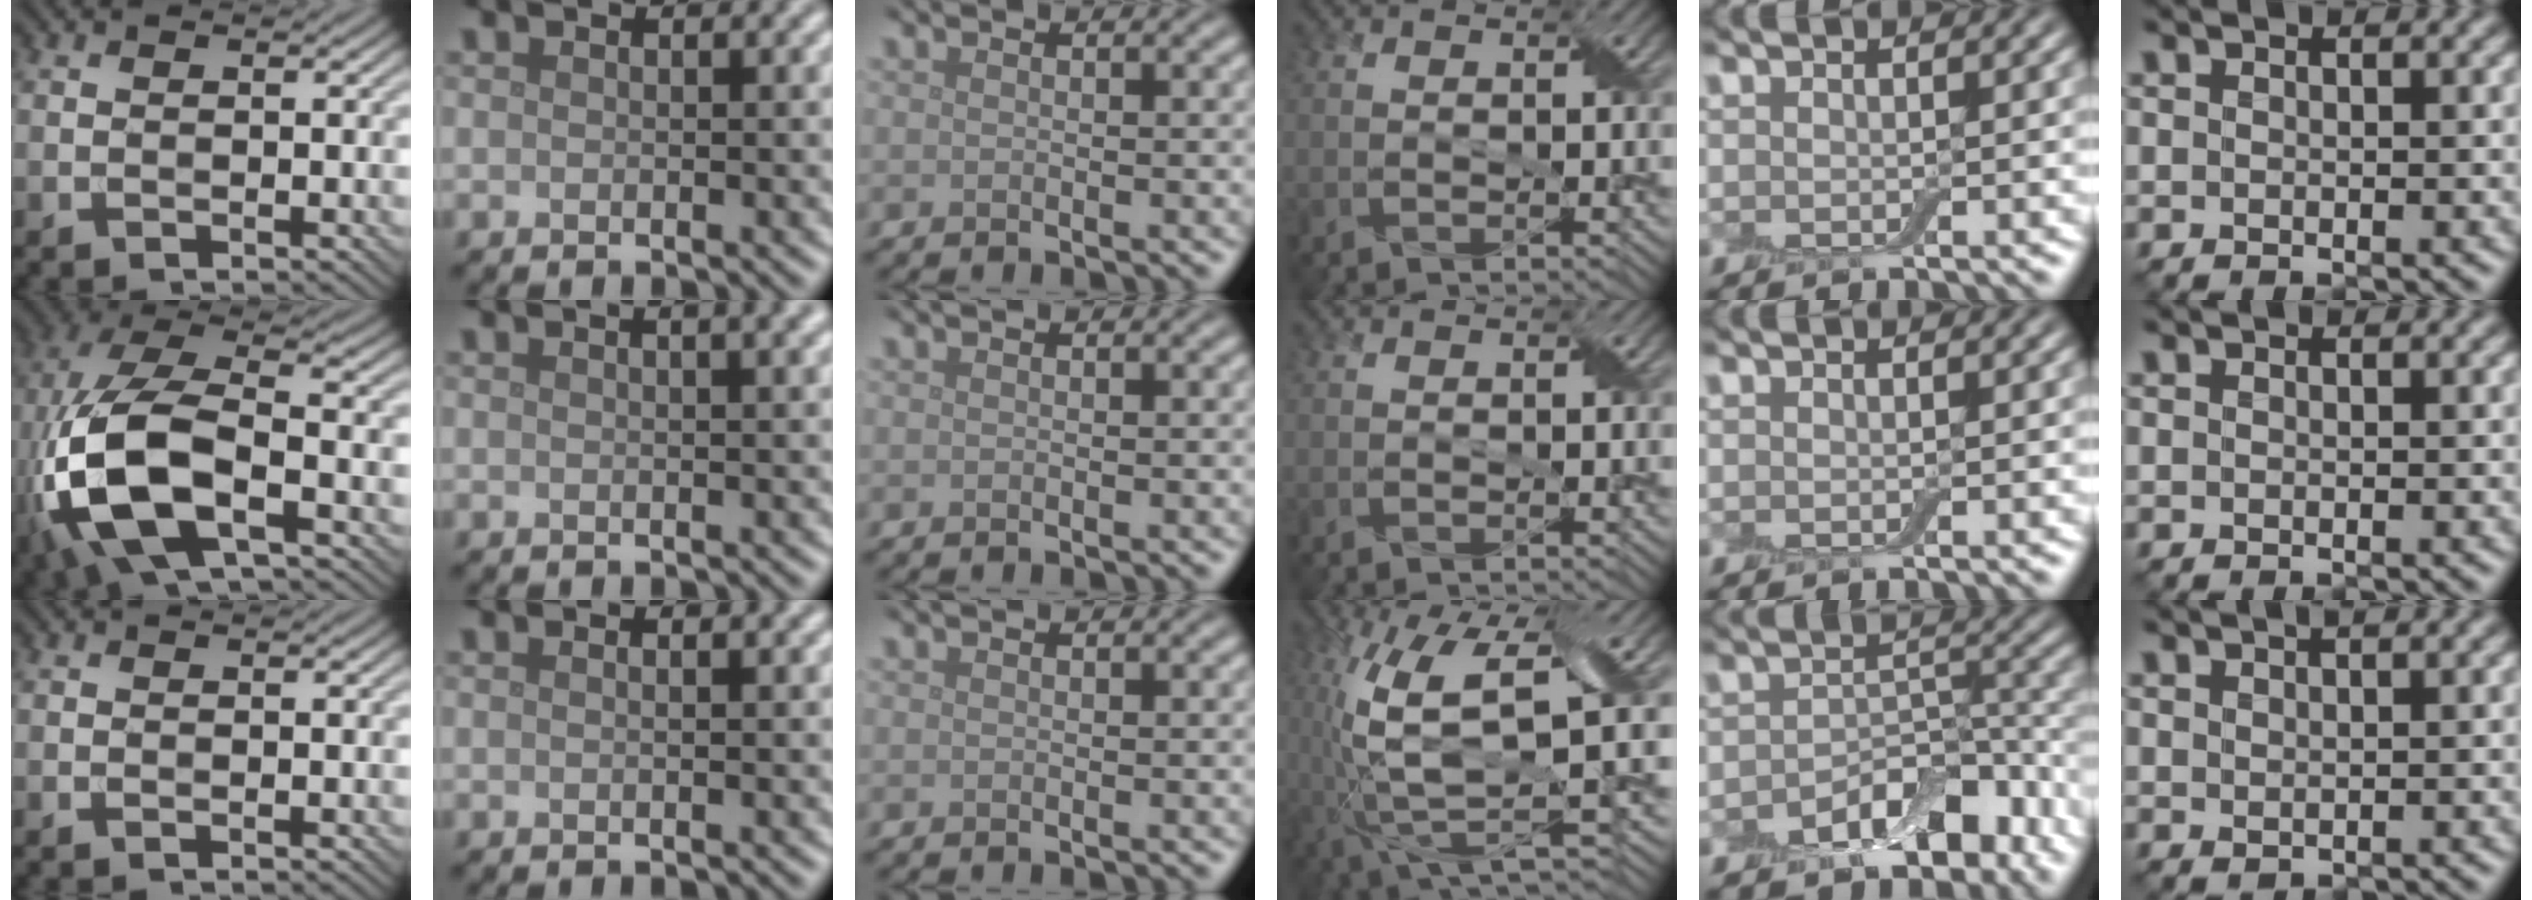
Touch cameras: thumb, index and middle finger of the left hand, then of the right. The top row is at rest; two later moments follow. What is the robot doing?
{"motion": "peel", "object": "aluminum foil"}